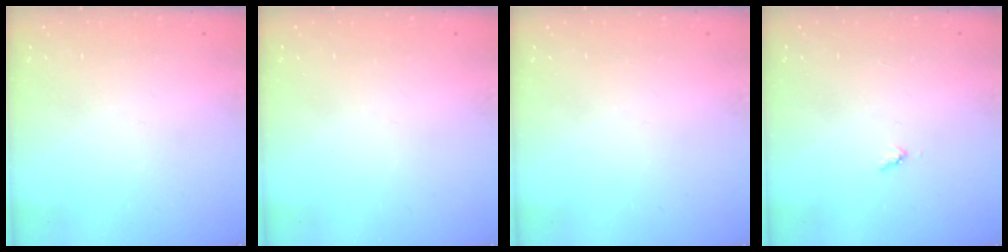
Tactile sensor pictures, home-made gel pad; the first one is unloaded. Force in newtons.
{"total": 0.0}
{"total": 0.0}
{"total": 3.0, "press": 3.0, "slide": 0.3}